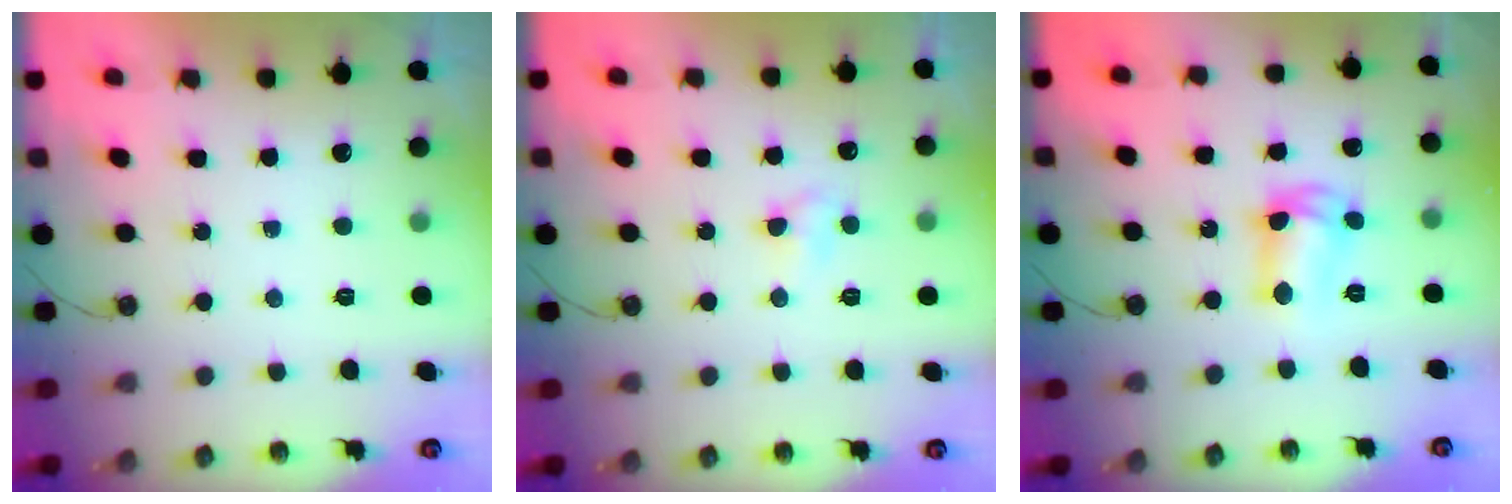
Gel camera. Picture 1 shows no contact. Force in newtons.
{"total": 4.1, "press": 4.1, "slide": 0.6}
{"total": 9.3, "press": 8.5, "slide": 3.7}